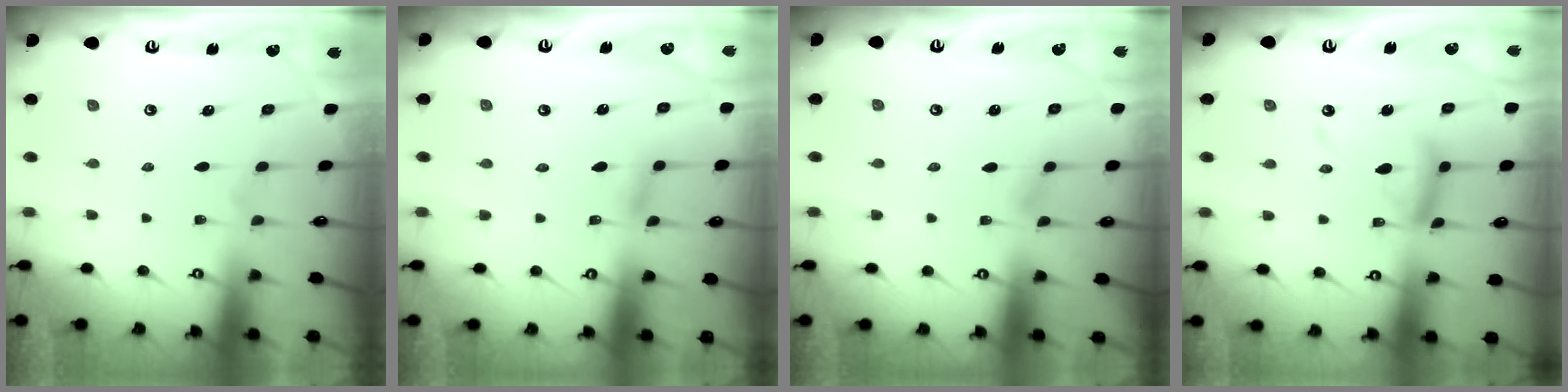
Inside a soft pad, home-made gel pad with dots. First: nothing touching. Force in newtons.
{"total": 5.3, "press": 5.3, "slide": 0.5}
{"total": 2.8, "press": 2.8, "slide": 0.3}
{"total": 12.6, "press": 12.6, "slide": 1.1}